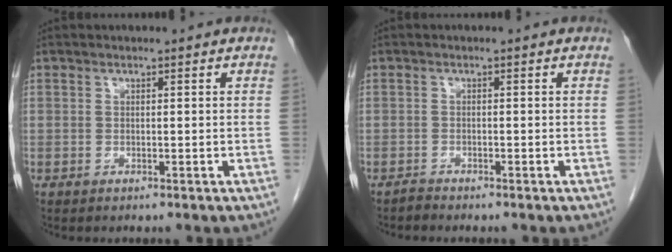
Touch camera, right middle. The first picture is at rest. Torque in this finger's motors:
{"motor_torque": [0.10, -0.01, -0.02, 0.00]}